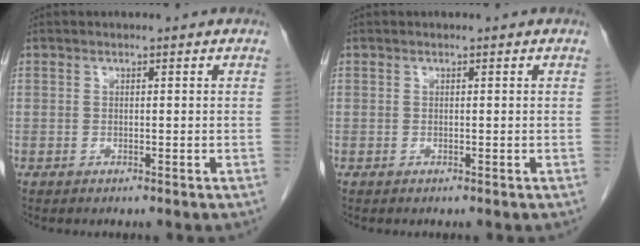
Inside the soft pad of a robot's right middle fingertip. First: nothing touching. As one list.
[{"total": 0.0}]